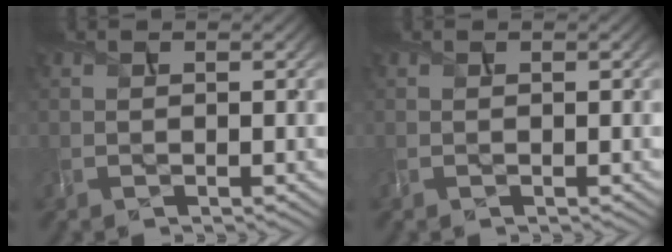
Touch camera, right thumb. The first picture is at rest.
{"total": 0.0}